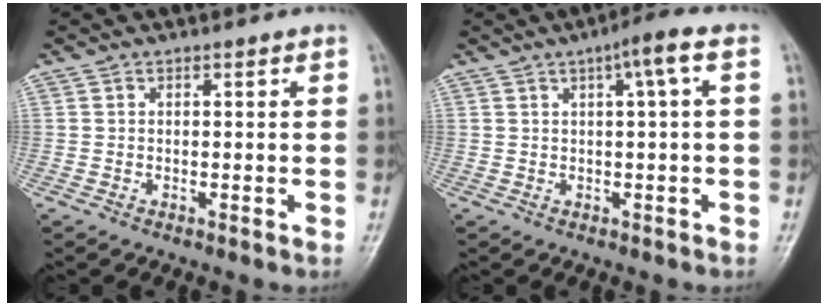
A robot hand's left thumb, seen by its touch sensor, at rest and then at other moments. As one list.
[{"total": 4.4, "force": [1.3, 0.1, 4.2], "torque": [-0.069, 0.013, 0.019]}]